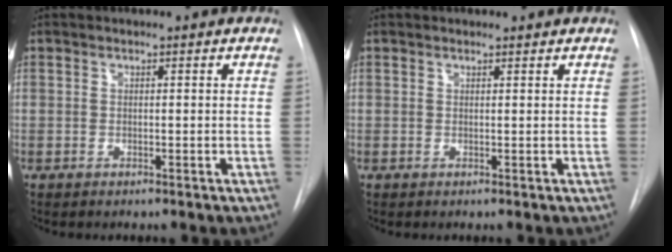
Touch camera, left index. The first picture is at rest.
{"total": 0.9, "force": [0.9, 0.1, 0.0], "torque": [-0.010, 0.004, 0.013]}